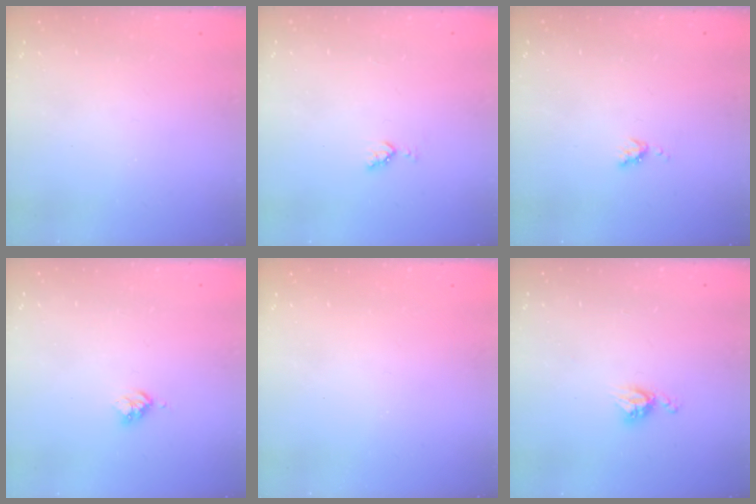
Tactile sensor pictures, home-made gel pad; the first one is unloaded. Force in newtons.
{"total": 3.5, "press": 3.4, "slide": 0.9}
{"total": 4.0, "press": 4.0, "slide": 0.6}
{"total": 3.0, "press": 2.9, "slide": 0.4}
{"total": 0.0}
{"total": 5.1, "press": 5.1, "slide": 0.5}